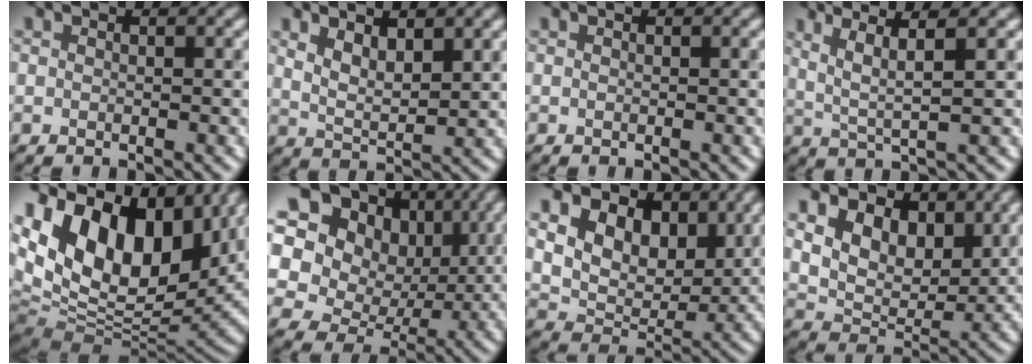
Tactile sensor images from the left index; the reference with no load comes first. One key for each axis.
{"total": 4.1, "fx": 2.2, "fy": 1.5, "fz": 3.1, "tx": -0.061, "ty": -0.006, "tz": 0.044}
{"total": 0.0}
{"total": 4.4, "fx": 1.9, "fy": 0.6, "fz": 3.9, "tx": -0.081, "ty": 0.003, "tz": 0.044}
{"total": 18.5, "fx": 5.8, "fy": 11.4, "fz": 13.4, "tx": -0.247, "ty": 0.003, "tz": 0.120}
{"total": 17.8, "fx": 6.6, "fy": 14.6, "fz": 7.8, "tx": -0.220, "ty": 0.051, "tz": 0.093}
{"total": 12.5, "fx": 5.6, "fy": 8.5, "fz": 7.2, "tx": -0.144, "ty": 0.017, "tz": 0.100}
{"total": 8.9, "fx": 4.3, "fy": 6.0, "fz": 5.1, "tx": -0.105, "ty": 0.004, "tz": 0.074}